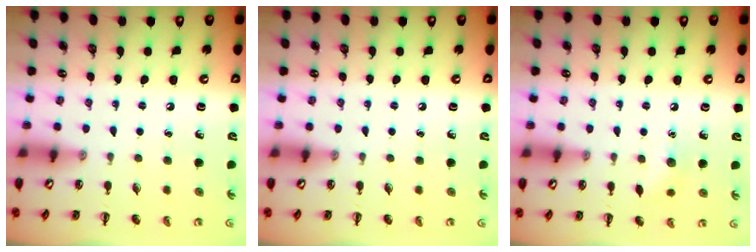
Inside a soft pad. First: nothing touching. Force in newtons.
{"total": 0.0}
{"total": 5.8, "press": 5.6, "slide": 1.4}